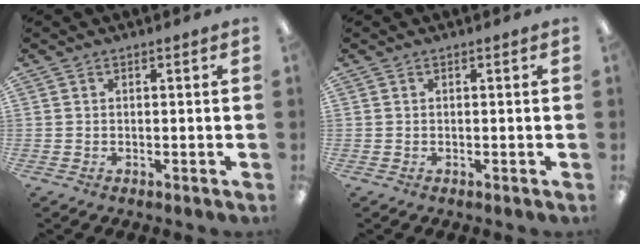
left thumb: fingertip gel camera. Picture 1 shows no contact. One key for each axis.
{"total": 0.0}